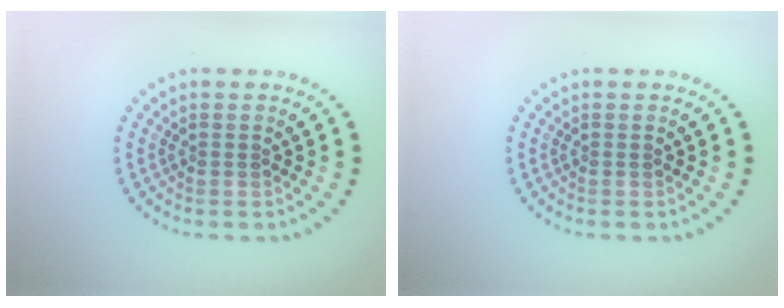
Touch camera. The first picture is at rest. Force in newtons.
{"total": 0.0}